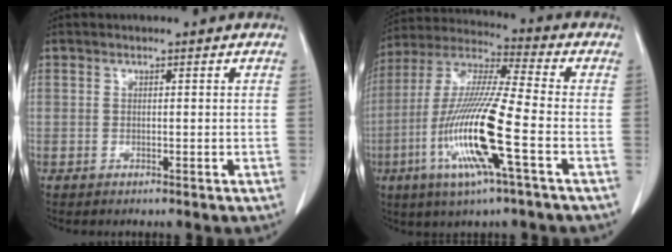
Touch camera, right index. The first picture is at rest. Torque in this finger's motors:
{"motor_torque": [2.14, 0.00, 1.05, 0.21]}